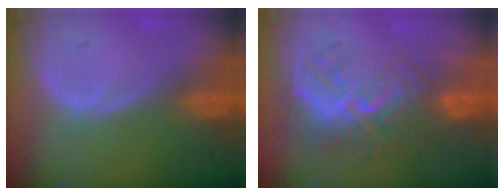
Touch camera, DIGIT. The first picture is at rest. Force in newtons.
{"total": 8.8, "press": 8.4, "slide": 2.7}